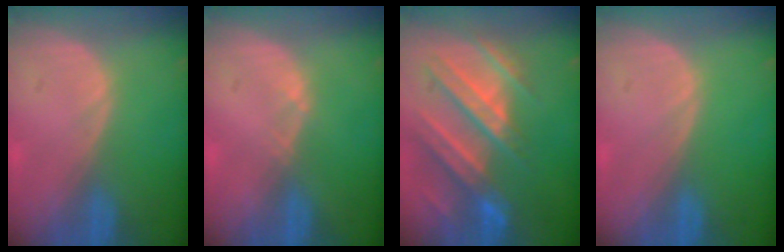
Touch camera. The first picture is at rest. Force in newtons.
{"total": 0.6, "press": 0.5, "slide": 0.2}
{"total": 10.9, "press": 9.8, "slide": 4.9}
{"total": 0.0}